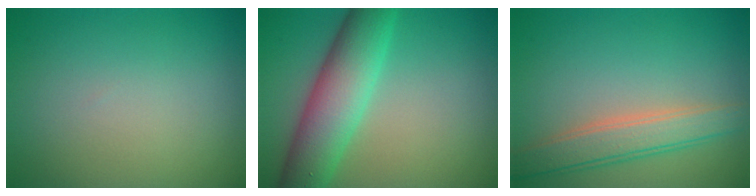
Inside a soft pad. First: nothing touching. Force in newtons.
{"total": 7.4, "press": 7.4, "slide": 0.7}
{"total": 3.6, "press": 3.6, "slide": 0.1}